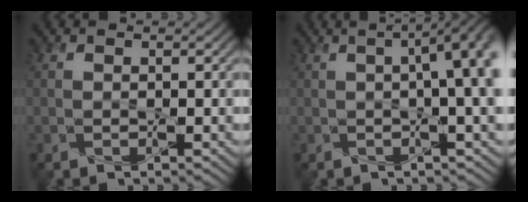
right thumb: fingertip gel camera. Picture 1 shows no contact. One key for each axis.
{"total": 10.1, "fx": 1.0, "fy": 3.1, "fz": 9.6, "tx": -0.131, "ty": 0.015, "tz": 0.005}